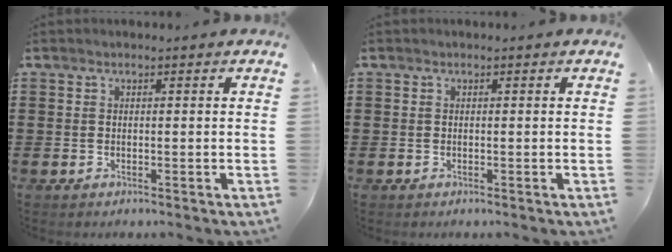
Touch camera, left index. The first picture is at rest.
{"total": 0.0}